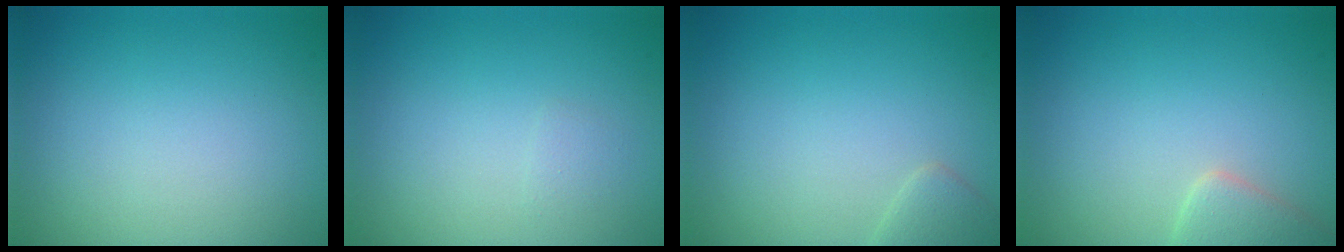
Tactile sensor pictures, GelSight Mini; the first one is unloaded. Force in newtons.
{"total": 0.6, "press": 0.6, "slide": 0.1}
{"total": 1.4, "press": 1.4, "slide": 0.1}
{"total": 2.5, "press": 2.5, "slide": 0.3}